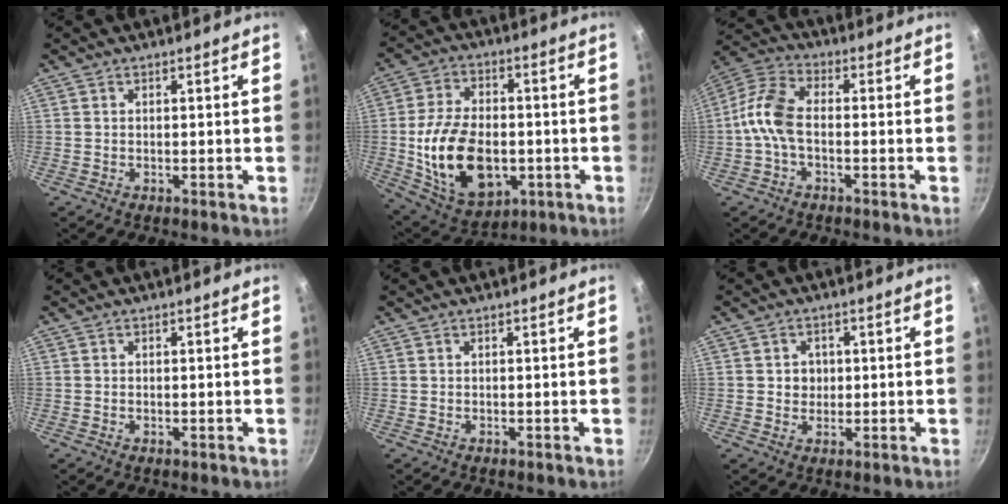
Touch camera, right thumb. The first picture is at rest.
{"total": 19.2, "force": [-2.9, 12.2, 14.5], "torque": [-0.249, 0.013, -0.034]}
{"total": 8.6, "force": [-1.6, 4.8, 6.9], "torque": [-0.142, 0.036, -0.049]}
{"total": 0.0}
{"total": 0.0}
{"total": 3.1, "force": [0.3, 2.9, 1.1], "torque": [0.002, 0.001, 0.003]}